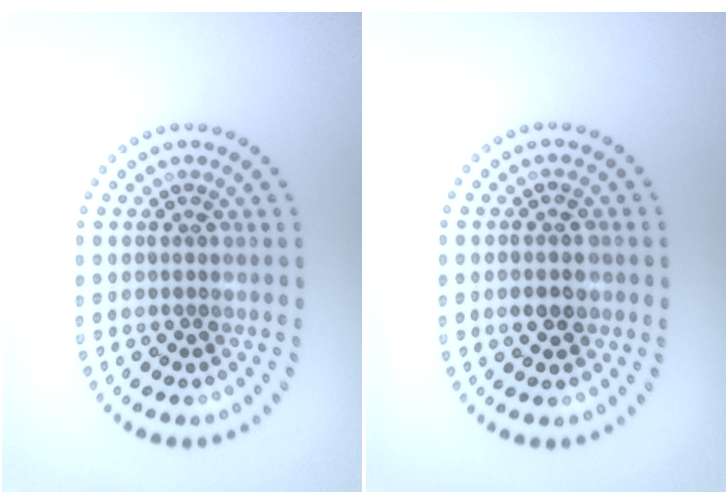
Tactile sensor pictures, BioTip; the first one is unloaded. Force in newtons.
{"total": 2.0, "press": 2.0, "slide": 0.3}